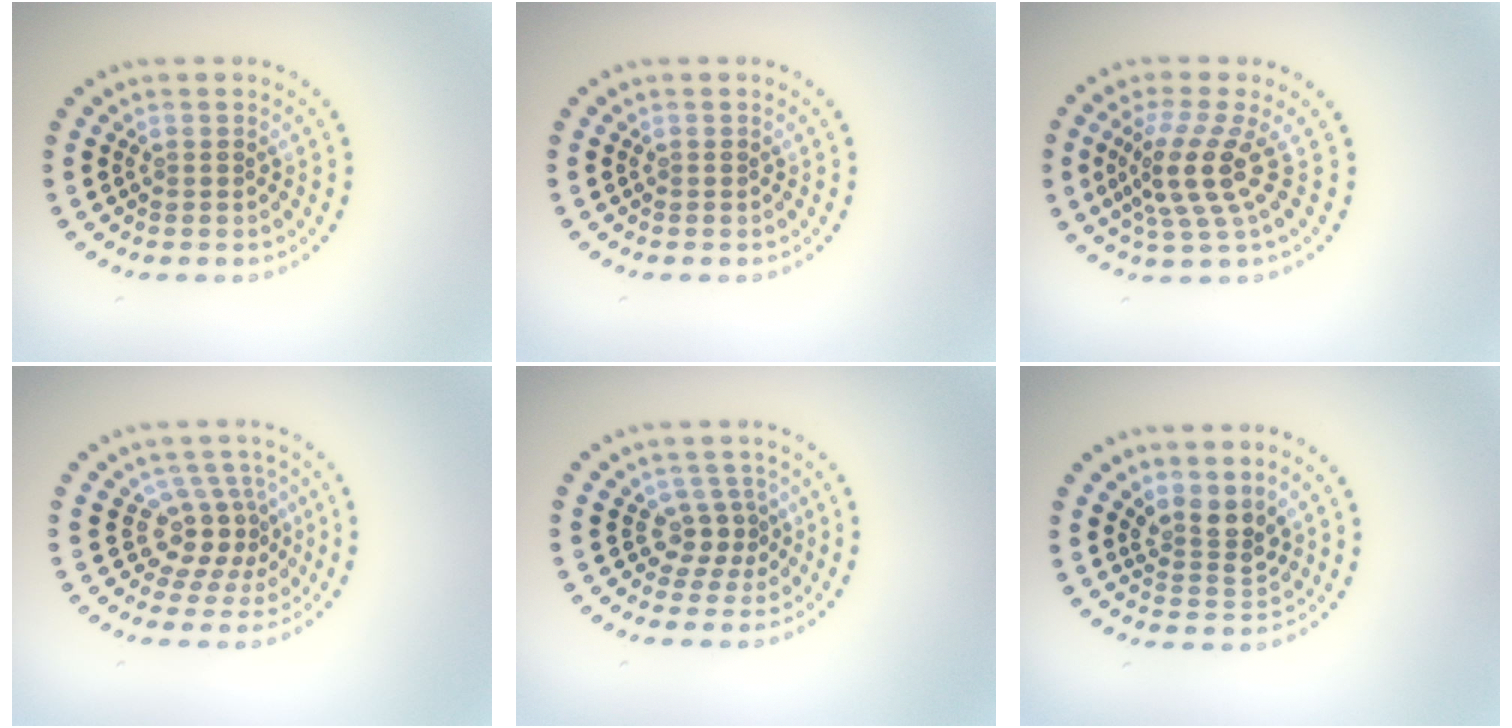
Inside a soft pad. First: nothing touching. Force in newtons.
{"total": 0.0}
{"total": 4.4, "press": 3.1, "slide": 3.1}
{"total": 3.7, "press": 2.7, "slide": 2.4}
{"total": 2.4, "press": 1.7, "slide": 1.7}
{"total": 2.8, "press": 2.1, "slide": 1.8}